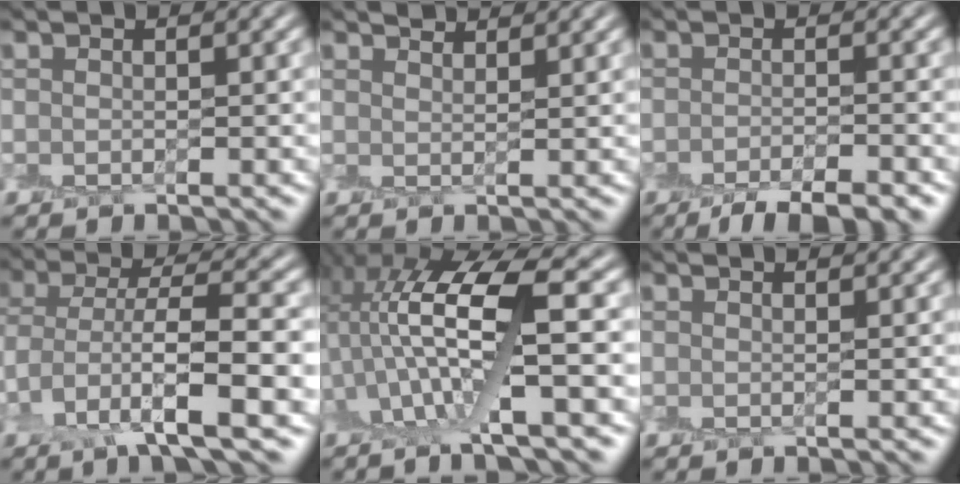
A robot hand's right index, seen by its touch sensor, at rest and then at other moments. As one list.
[{"total": 2.0, "force": [2.0, 0.2, 0.4], "torque": [0.001, 0.003, 0.028]}, {"total": 4.5, "force": [-3.2, 1.0, 2.9], "torque": [-0.034, 0.000, -0.054]}, {"total": 7.6, "force": [-2.6, 2.5, 6.7], "torque": [-0.125, 0.010, -0.051]}, {"total": 8.0, "force": [1.6, 2.1, 7.5], "torque": [-0.146, 0.006, 0.028]}, {"total": 1.2, "force": [0.9, 0.3, 0.7], "torque": [-0.010, -0.002, 0.006]}]